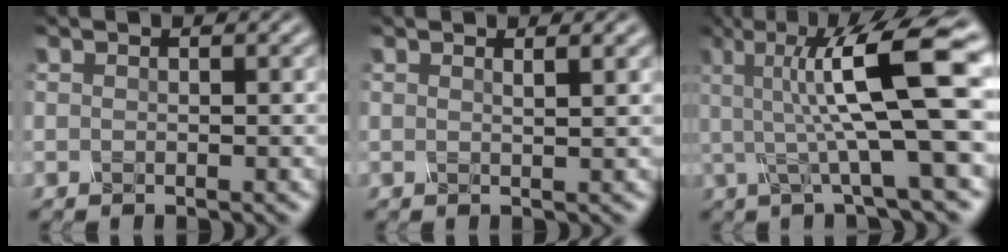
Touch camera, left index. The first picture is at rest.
{"total": 1.7, "force": [0.9, 0.6, 1.2], "torque": [-0.007, 0.002, 0.006]}
{"total": 10.3, "force": [1.9, 1.9, 10.0], "torque": [-0.148, 0.010, 0.028]}